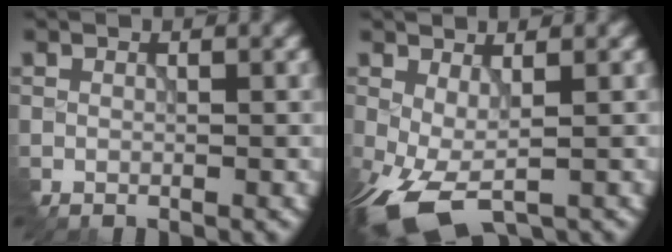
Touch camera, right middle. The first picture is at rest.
{"total": 6.0, "force": [-2.3, 2.7, 4.8], "torque": [-0.123, -0.009, -0.039]}